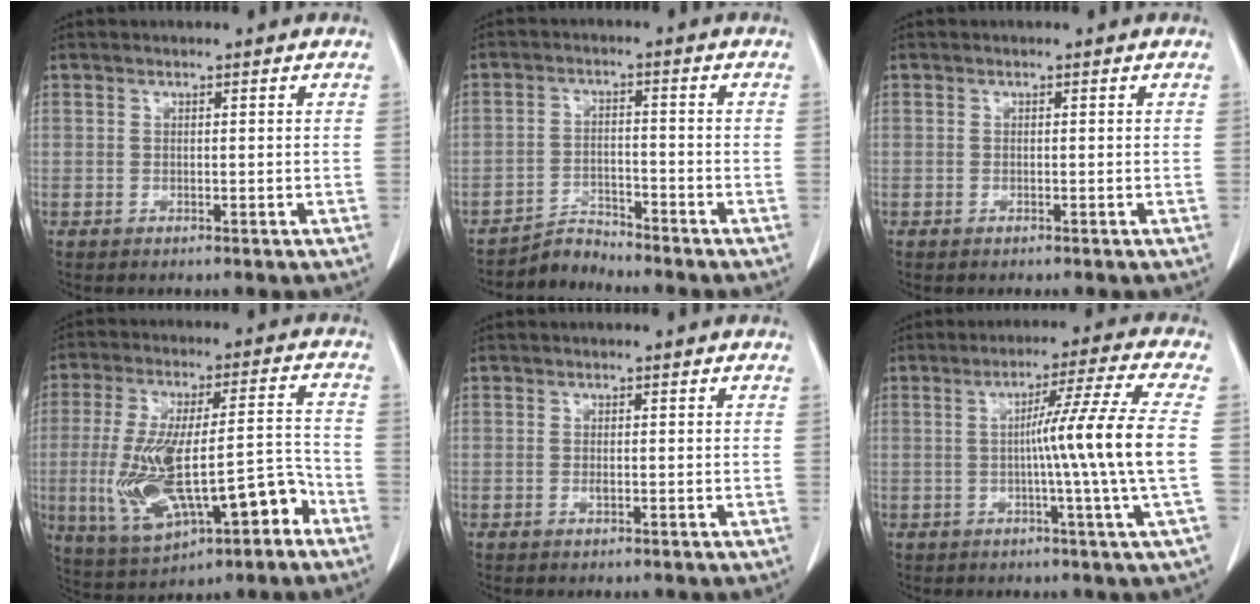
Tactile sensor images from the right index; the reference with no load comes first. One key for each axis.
{"total": 3.6, "fx": -3.4, "fy": 0.0, "fz": -1.1, "tx": 0.025, "ty": -0.004, "tz": -0.059}
{"total": 0.0}
{"total": 17.1, "fx": -5.6, "fy": 5.4, "fz": 15.2, "tx": -0.288, "ty": 0.020, "tz": -0.075}
{"total": 1.4, "fx": -0.3, "fy": 0.5, "fz": 1.3, "tx": -0.026, "ty": -0.001, "tz": -0.005}
{"total": 11.1, "fx": -0.8, "fy": -3.0, "fz": 10.7, "tx": -0.167, "ty": -0.003, "tz": -0.010}